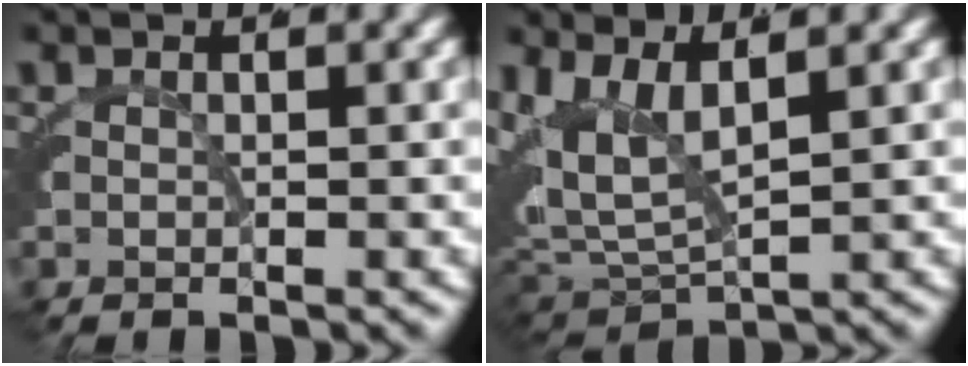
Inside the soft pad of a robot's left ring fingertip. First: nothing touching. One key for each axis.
{"total": 7.9, "fx": 2.3, "fy": 6.1, "fz": 4.4, "tx": -0.123, "ty": 0.000, "tz": 0.035}